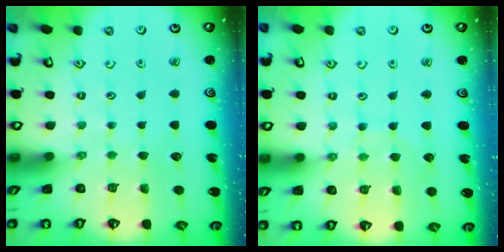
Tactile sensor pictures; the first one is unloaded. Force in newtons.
{"total": 6.0, "press": 6.0, "slide": 0.6}